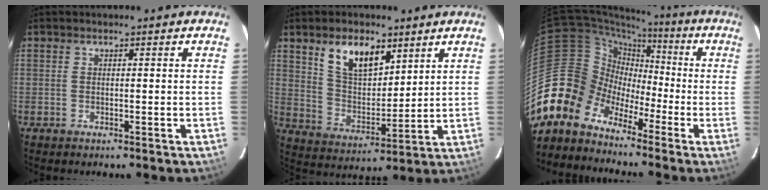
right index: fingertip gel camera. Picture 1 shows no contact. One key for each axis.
{"total": 11.2, "fx": 6.6, "fy": 5.8, "fz": 6.9, "tx": -0.119, "ty": 0.008, "tz": 0.129}
{"total": 12.2, "fx": -7.9, "fy": 9.2, "fz": 1.8, "tx": -0.057, "ty": 0.038, "tz": -0.169}